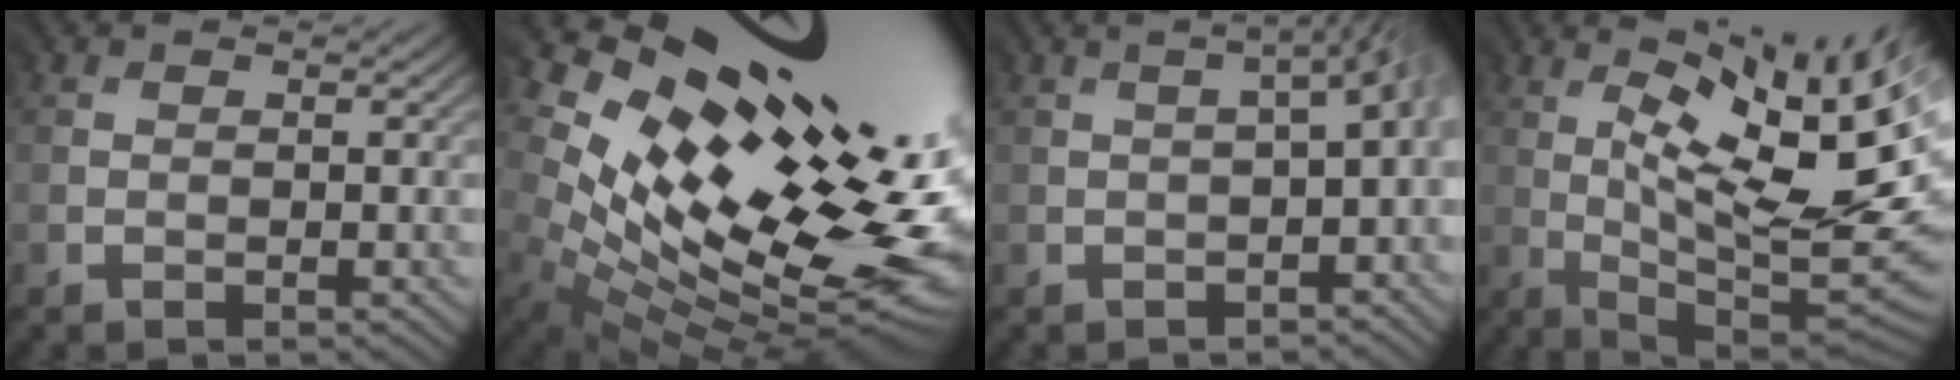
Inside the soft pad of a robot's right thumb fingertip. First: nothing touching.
{"total": 16.3, "force": [4.0, 7.4, 14.0], "torque": [-0.221, 0.000, 0.093]}
{"total": 4.9, "force": [-1.6, 1.5, 4.4], "torque": [-0.027, 0.010, -0.023]}
{"total": 16.2, "force": [2.6, 5.0, 15.1], "torque": [-0.220, 0.009, 0.056]}